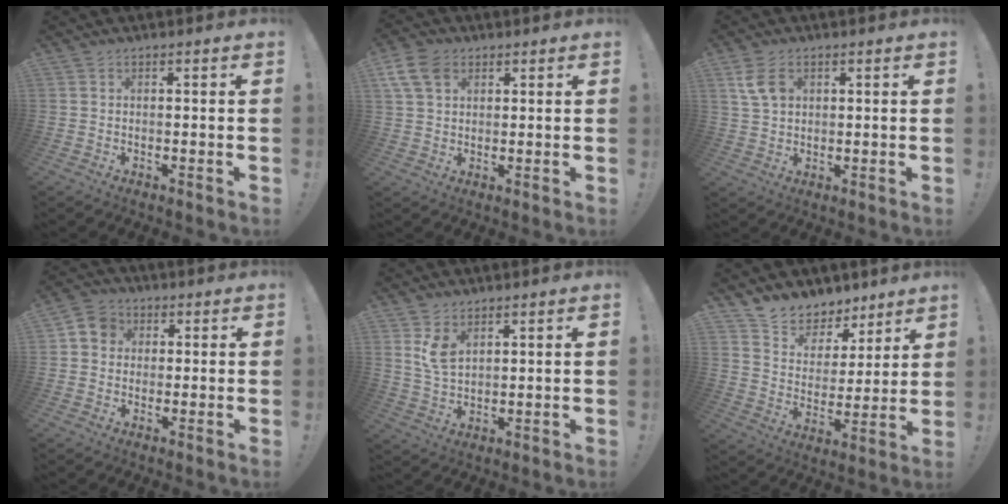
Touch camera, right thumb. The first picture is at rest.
{"total": 8.9, "force": [4.0, 6.2, 5.1], "torque": [-0.097, 0.000, 0.080]}
{"total": 6.6, "force": [2.4, 4.7, 4.0], "torque": [-0.076, -0.001, 0.049]}
{"total": 6.3, "force": [1.0, 5.7, 2.3], "torque": [-0.034, 0.009, 0.022]}
{"total": 6.3, "force": [3.2, 3.6, 4.1], "torque": [-0.070, -0.020, 0.058]}
{"total": 8.8, "force": [7.2, 5.0, 0.8], "torque": [-0.023, -0.065, 0.138]}